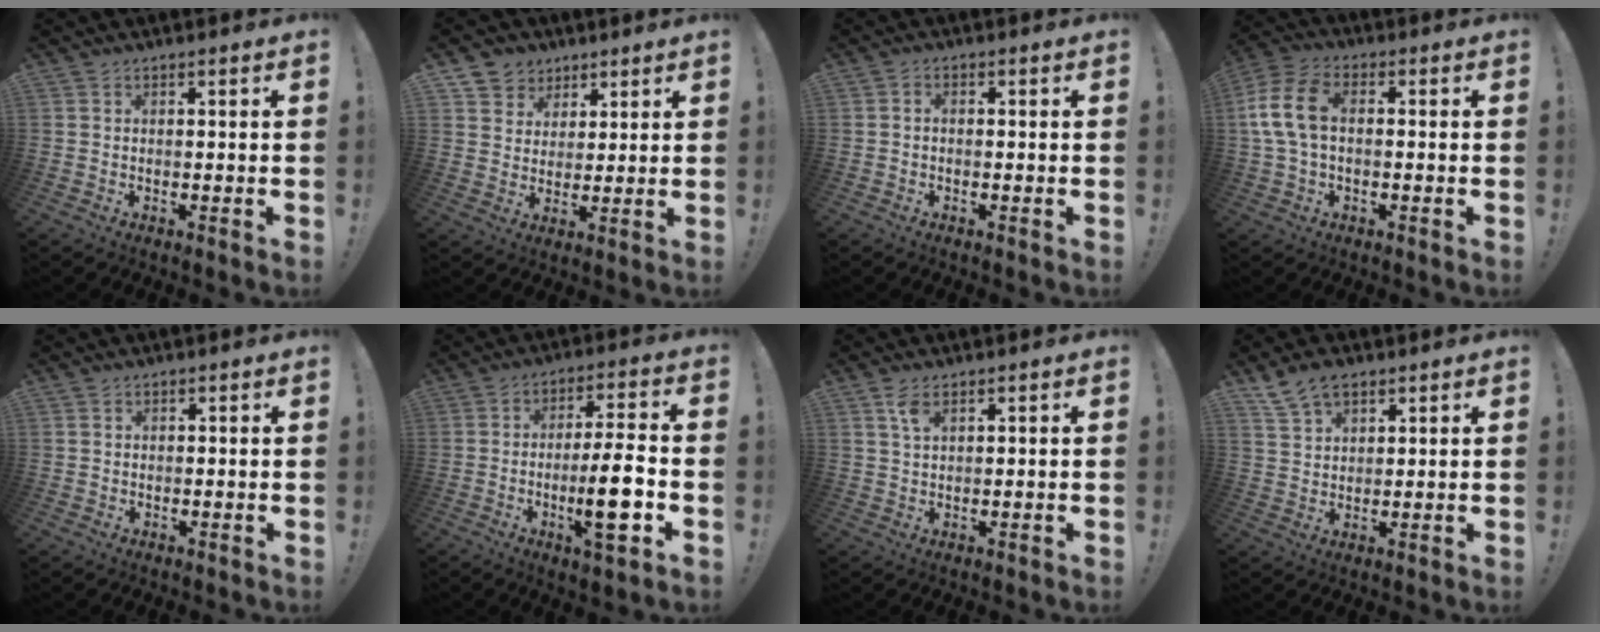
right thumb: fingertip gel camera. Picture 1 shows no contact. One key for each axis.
{"total": 6.9, "fx": 3.1, "fy": 6.1, "fz": 0.5, "tx": -0.010, "ty": -0.024, "tz": 0.064}
{"total": 1.2, "fx": -0.7, "fy": 0.6, "fz": 0.8, "tx": -0.019, "ty": 0.007, "tz": -0.012}
{"total": 11.3, "fx": 0.8, "fy": 7.0, "fz": 8.9, "tx": -0.171, "ty": 0.013, "tz": 0.021}
{"total": 2.2, "fx": 1.3, "fy": 1.8, "fz": 0.0, "tx": 0.012, "ty": -0.010, "tz": 0.021}
{"total": 12.6, "fx": -3.4, "fy": 2.0, "fz": 12.0, "tx": -0.187, "ty": 0.000, "tz": -0.061}
{"total": 3.6, "fx": 2.0, "fy": 1.5, "fz": 2.5, "tx": -0.054, "ty": -0.001, "tz": 0.036}
{"total": 7.8, "fx": 5.5, "fy": 4.3, "fz": 3.4, "tx": -0.062, "ty": -0.022, "tz": 0.107}